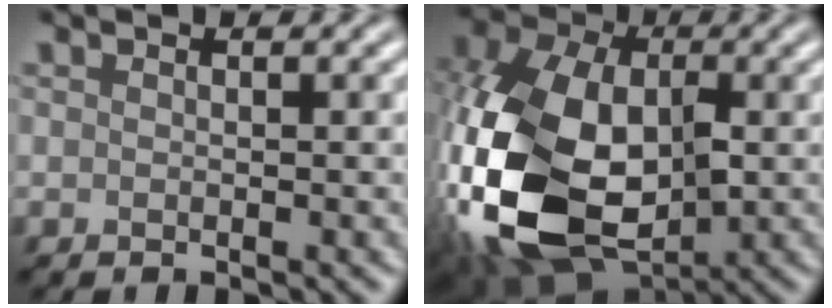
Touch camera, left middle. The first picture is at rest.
{"total": 17.2, "force": [-2.9, 11.5, 12.5], "torque": [-0.279, -0.024, -0.058]}